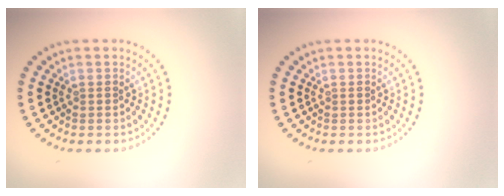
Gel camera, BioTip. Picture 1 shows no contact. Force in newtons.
{"total": 0.0}